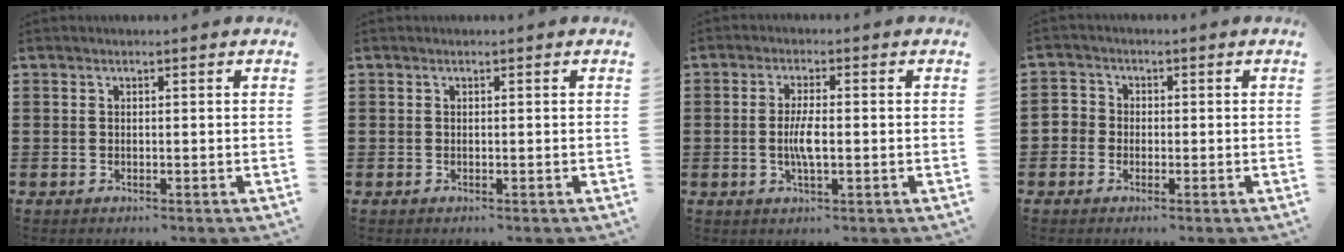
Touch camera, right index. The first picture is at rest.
{"total": 0.0}
{"total": 4.2, "force": [-0.6, 0.9, 4.0], "torque": [-0.085, -0.008, -0.015]}
{"total": 2.1, "force": [-0.9, 1.9, 0.3], "torque": [-0.016, 0.006, -0.021]}